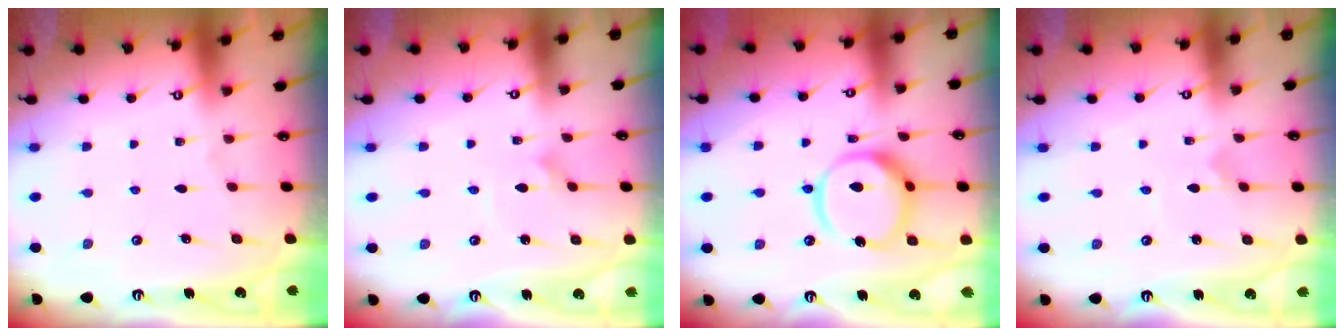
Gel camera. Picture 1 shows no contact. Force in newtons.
{"total": 1.3, "press": 1.3, "slide": 0.0}
{"total": 13.1, "press": 13.0, "slide": 1.7}
{"total": 0.7, "press": 0.7, "slide": 0.0}